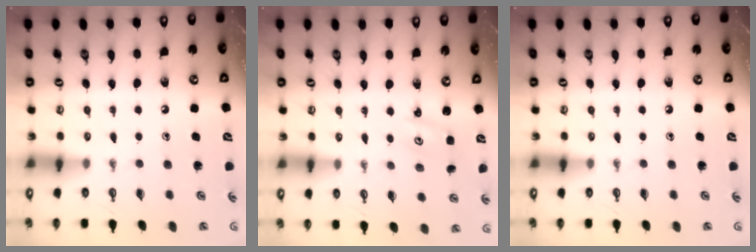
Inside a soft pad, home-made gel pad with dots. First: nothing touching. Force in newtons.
{"total": 2.2, "press": 2.2, "slide": 0.3}
{"total": 0.0}